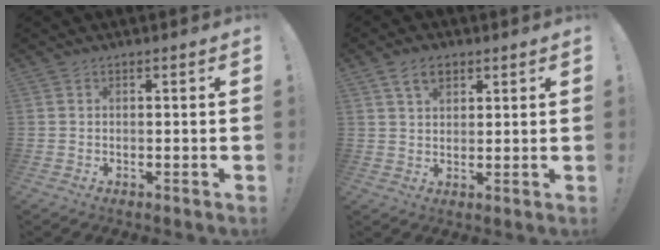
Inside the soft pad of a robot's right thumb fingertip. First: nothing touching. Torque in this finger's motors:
{"motor_torque": [0.43, 1.23, 0.01, 0.12, -0.02]}